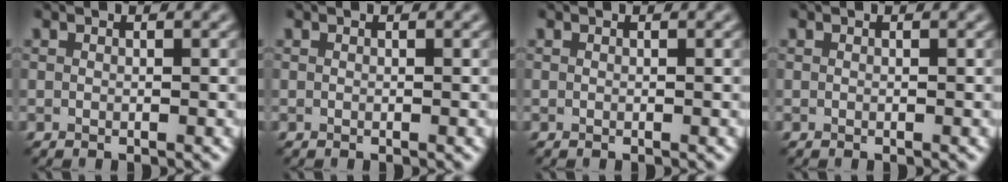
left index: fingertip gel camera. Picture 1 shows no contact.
{"total": 0.0}
{"total": 0.0}
{"total": 0.0}